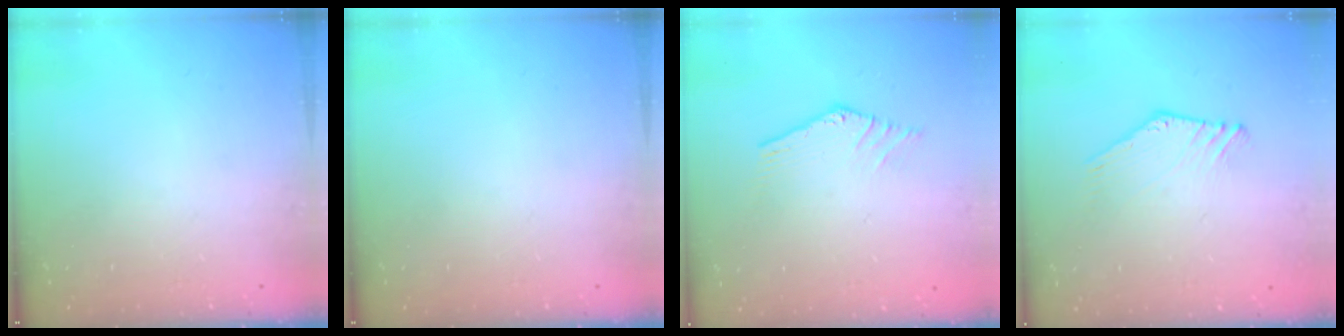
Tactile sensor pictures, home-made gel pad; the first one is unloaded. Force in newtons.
{"total": 0.0}
{"total": 0.7, "press": 0.7, "slide": 0.1}
{"total": 2.1, "press": 2.1, "slide": 0.1}